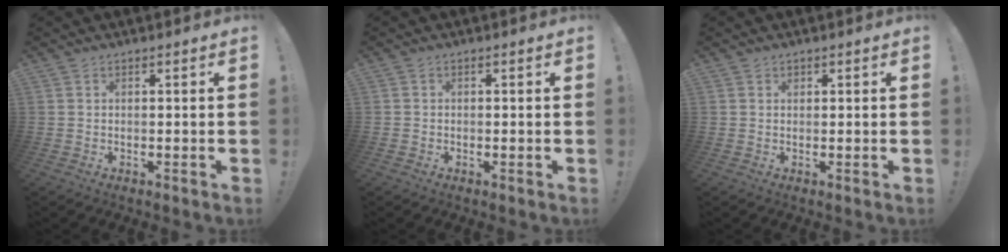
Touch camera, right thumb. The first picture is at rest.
{"total": 0.9, "force": [-0.5, 0.7, 0.0], "torque": [-0.005, 0.006, -0.008]}
{"total": 0.8, "force": [0.6, 0.6, 0.0], "torque": [0.012, -0.004, 0.009]}